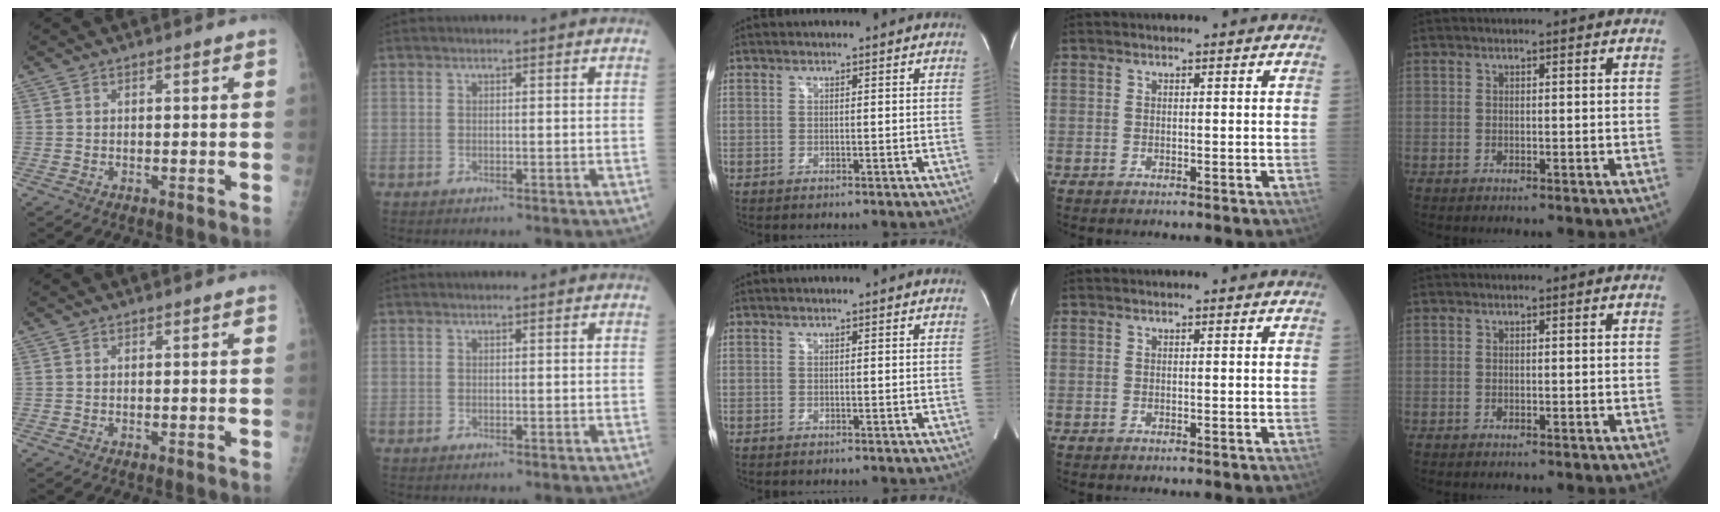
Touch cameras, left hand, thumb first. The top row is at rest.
{}